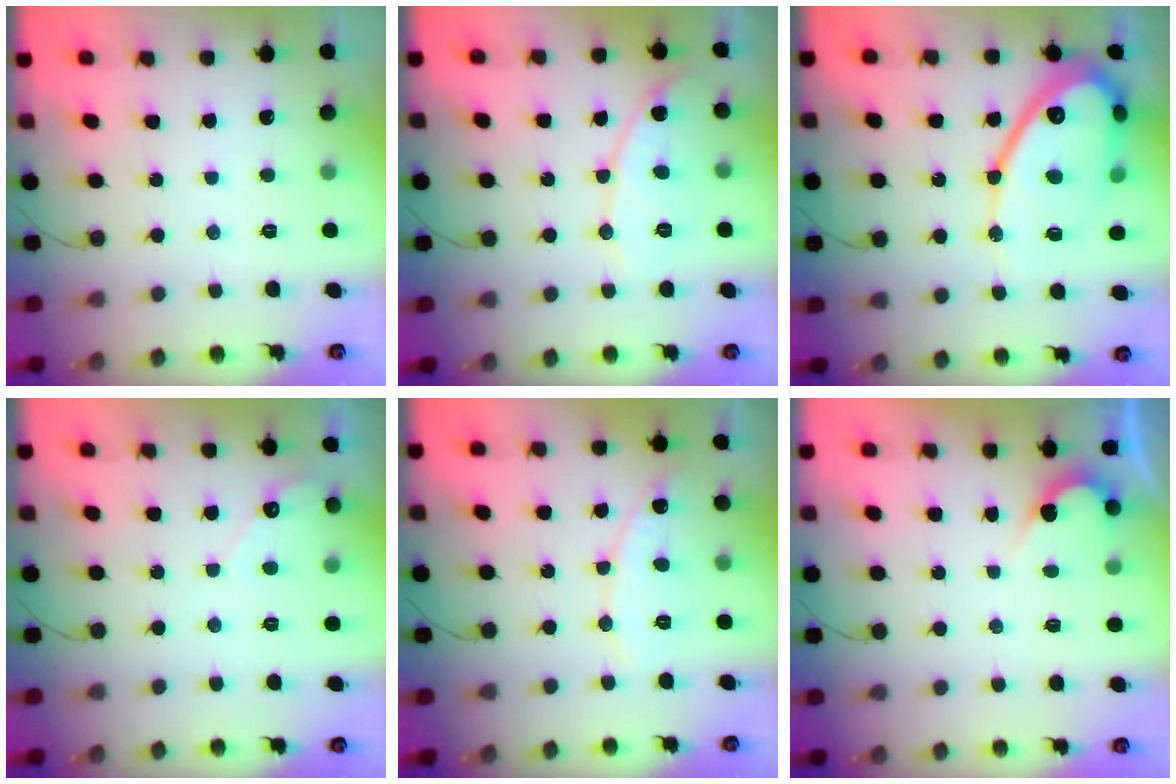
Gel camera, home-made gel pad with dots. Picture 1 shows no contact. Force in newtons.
{"total": 9.3, "press": 9.3, "slide": 0.3}
{"total": 19.2, "press": 19.1, "slide": 1.8}
{"total": 3.5, "press": 3.5, "slide": 0.2}
{"total": 8.5, "press": 8.4, "slide": 0.9}
{"total": 2.7, "press": 2.7, "slide": 0.2}